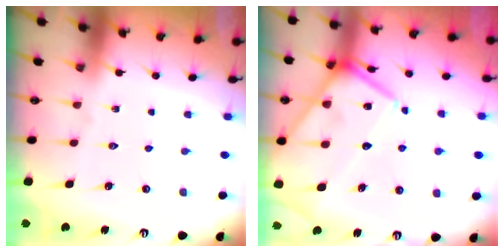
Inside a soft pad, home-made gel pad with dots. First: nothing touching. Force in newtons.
{"total": 18.4, "press": 18.3, "slide": 1.3}